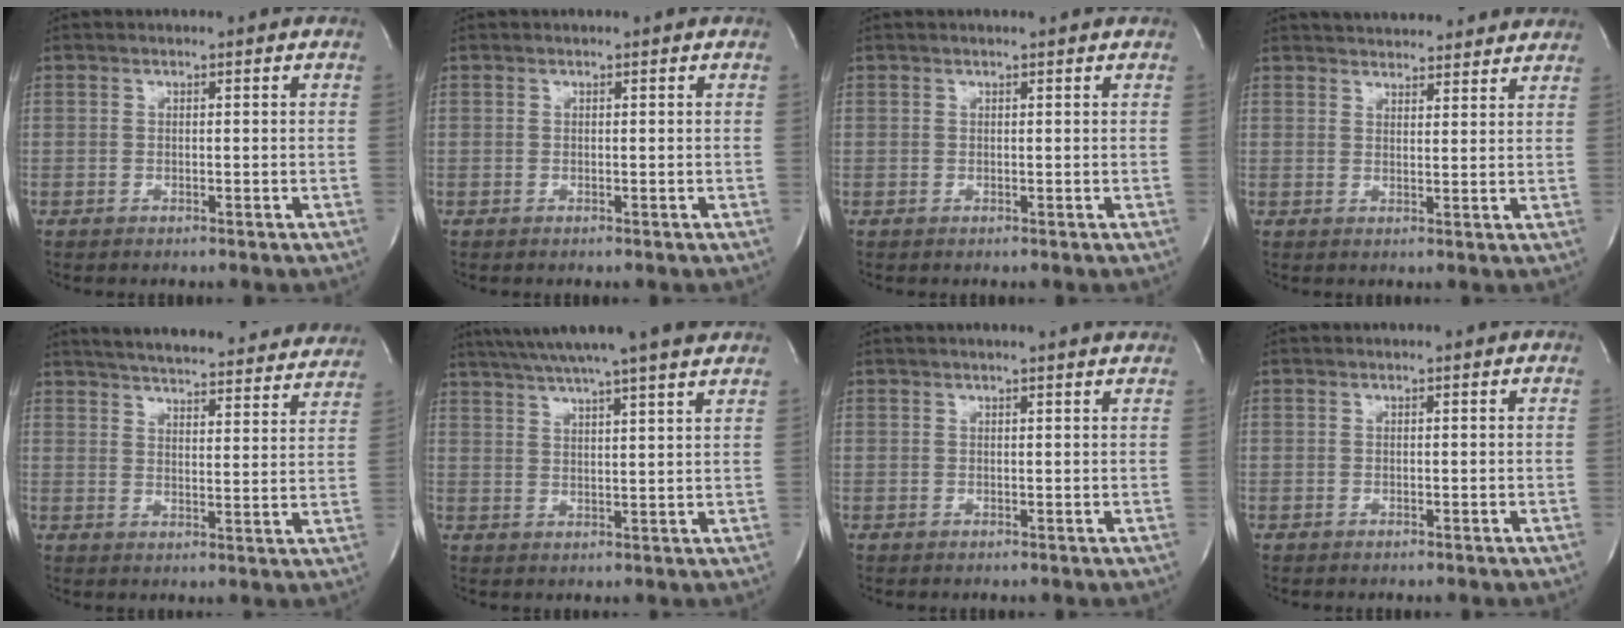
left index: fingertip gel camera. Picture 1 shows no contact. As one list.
[{"total": 0.0}, {"total": 1.8, "force": [1.6, -0.1, 0.7], "torque": [-0.013, 0.012, 0.019]}, {"total": 13.8, "force": [12.8, 3.0, 3.9], "torque": [-0.046, 0.027, 0.164]}, {"total": 28.9, "force": [26.7, 5.0, 9.7], "torque": [-0.158, -0.039, 0.327]}, {"total": 16.7, "force": [14.3, -0.4, 8.6], "torque": [-0.150, 0.021, 0.199]}, {"total": 5.4, "force": [5.0, -0.3, 2.2], "torque": [-0.029, 0.016, 0.048]}, {"total": 0.0}]